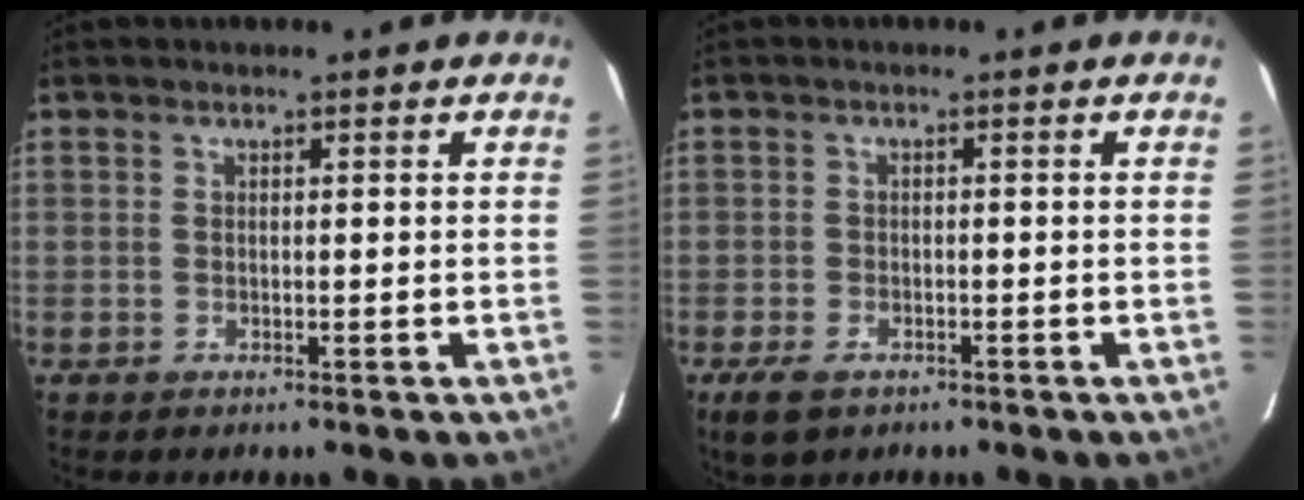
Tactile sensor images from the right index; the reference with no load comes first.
{"total": 4.6, "force": [-2.8, 2.7, 2.5], "torque": [-0.060, -0.010, -0.050]}